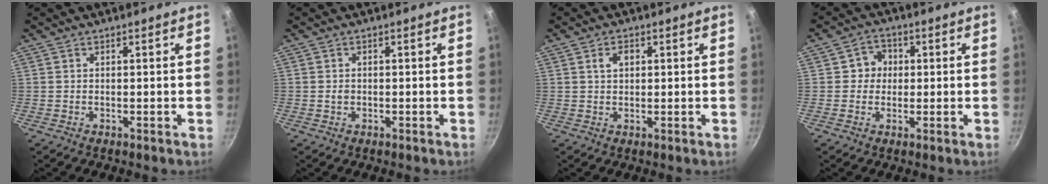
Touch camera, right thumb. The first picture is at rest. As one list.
[{"total": 0.9, "force": [0.0, 0.9, 0.3], "torque": [-0.002, 0.001, 0.001]}, {"total": 2.7, "force": [1.0, 1.9, 1.7], "torque": [-0.018, -0.001, 0.016]}, {"total": 4.4, "force": [0.5, 4.1, 1.3], "torque": [0.015, 0.006, 0.001]}]